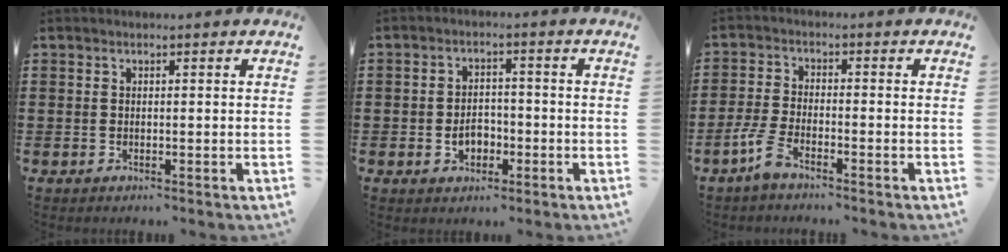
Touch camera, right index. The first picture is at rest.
{"total": 3.6, "force": [-1.3, 2.5, 2.3], "torque": [-0.039, -0.003, -0.025]}
{"total": 4.1, "force": [-2.9, 0.7, 2.8], "torque": [-0.082, -0.012, -0.061]}